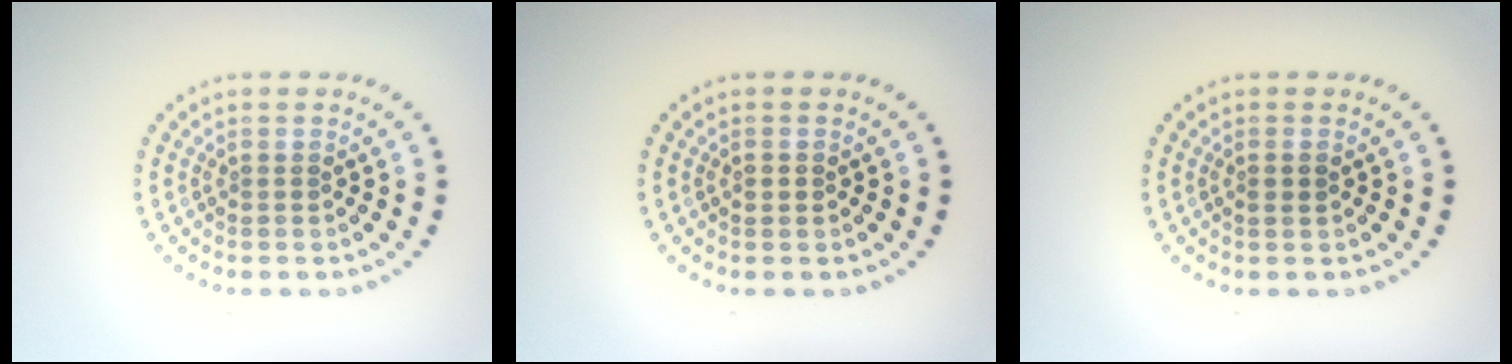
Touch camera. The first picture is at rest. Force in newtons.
{"total": 1.0, "press": 1.0, "slide": 0.1}
{"total": 0.8, "press": 0.7, "slide": 0.4}